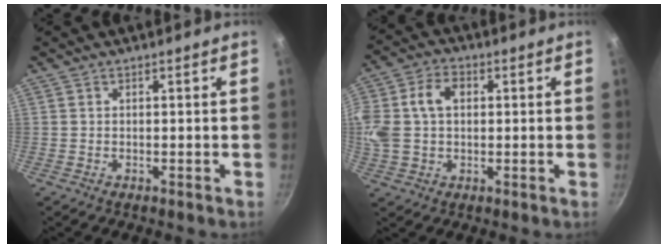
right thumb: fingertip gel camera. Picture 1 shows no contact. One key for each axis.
{"total": 14.7, "fx": 2.3, "fy": 10.9, "fz": 9.7, "tx": -0.212, "ty": 0.032, "tz": 0.038}